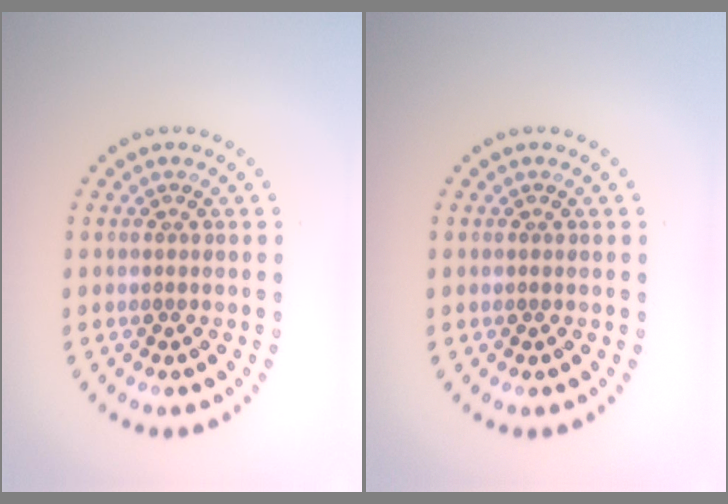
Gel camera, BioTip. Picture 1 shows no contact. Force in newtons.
{"total": 0.0}